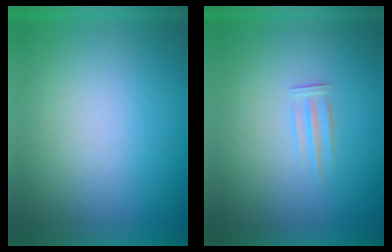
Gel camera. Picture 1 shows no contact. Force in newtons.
{"total": 1.9}